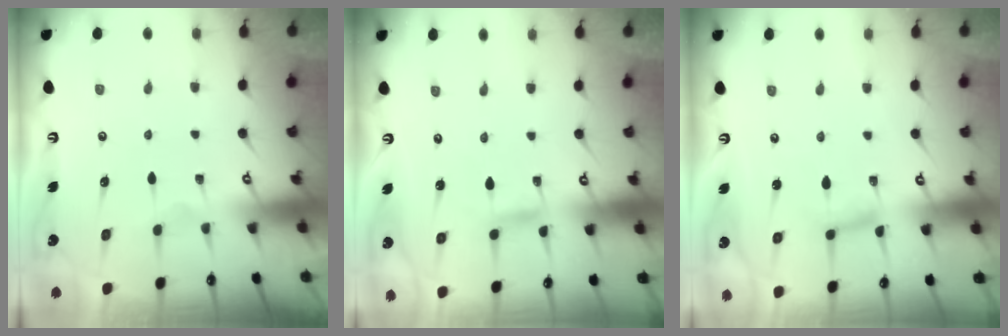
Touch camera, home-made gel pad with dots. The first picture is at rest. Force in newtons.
{"total": 2.5, "press": 2.5, "slide": 0.2}
{"total": 4.5, "press": 4.5, "slide": 0.4}